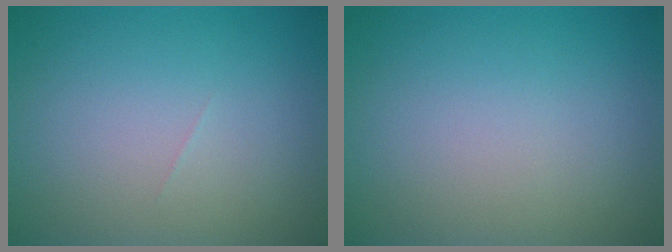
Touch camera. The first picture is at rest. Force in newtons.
{"total": 0.0}